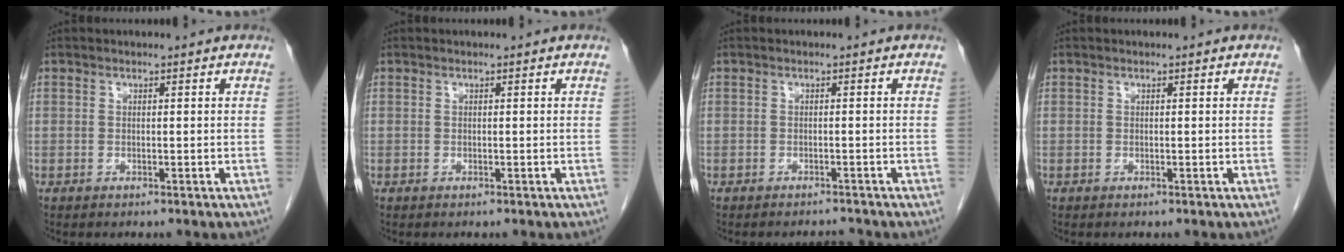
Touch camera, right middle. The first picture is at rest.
{"total": 0.0}
{"total": 1.5, "force": [-1.5, -0.1, -0.1], "torque": [0.002, -0.007, -0.017]}
{"total": 0.0}